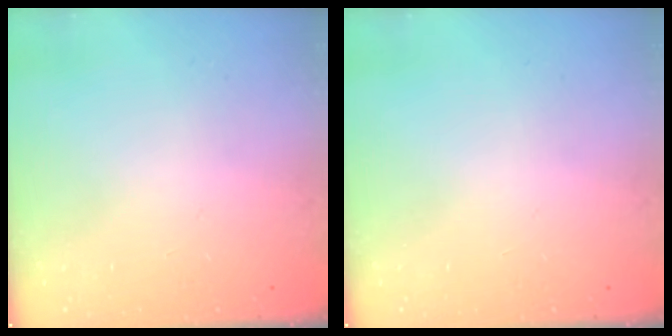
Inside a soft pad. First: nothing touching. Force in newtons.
{"total": 0.0}